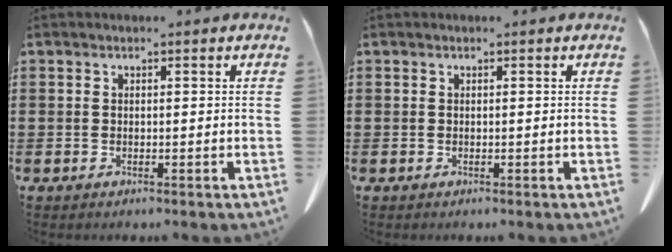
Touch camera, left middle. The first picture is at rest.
{"total": 0.0}